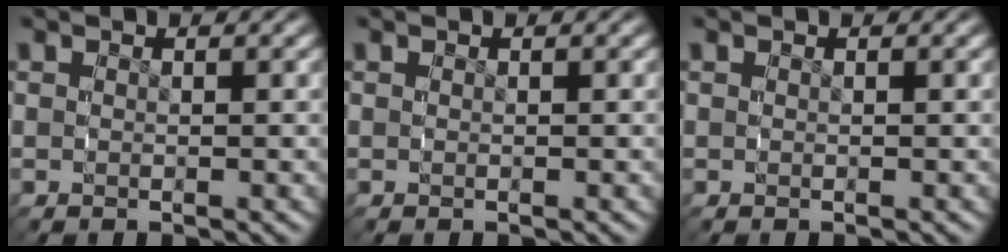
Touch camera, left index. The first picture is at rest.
{"total": 0.0}
{"total": 0.0}